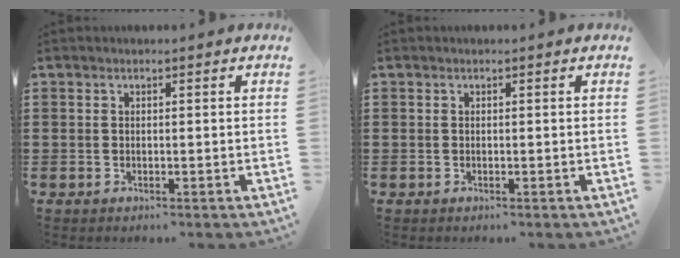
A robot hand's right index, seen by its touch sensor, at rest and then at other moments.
{"total": 0.0}